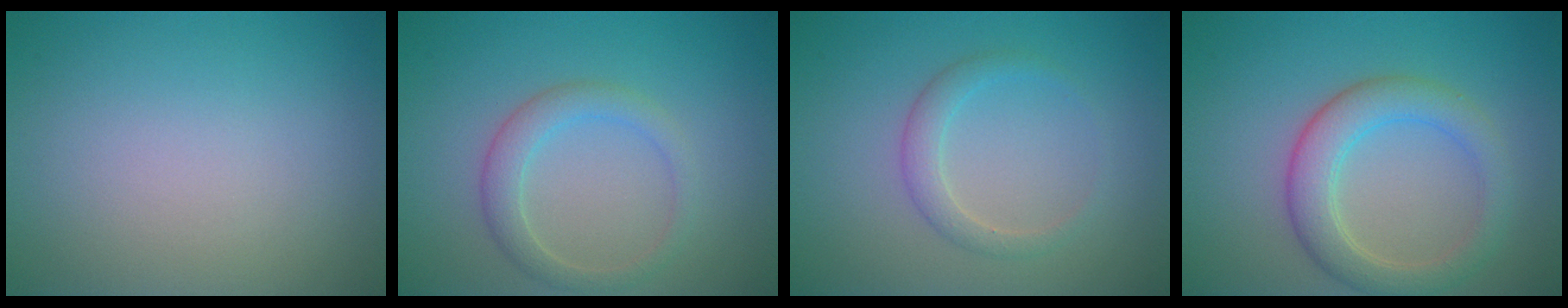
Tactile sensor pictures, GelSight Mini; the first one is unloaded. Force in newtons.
{"total": 2.5, "press": 2.5, "slide": 0.0}
{"total": 1.9, "press": 1.9, "slide": 0.1}
{"total": 4.4, "press": 4.4, "slide": 0.3}